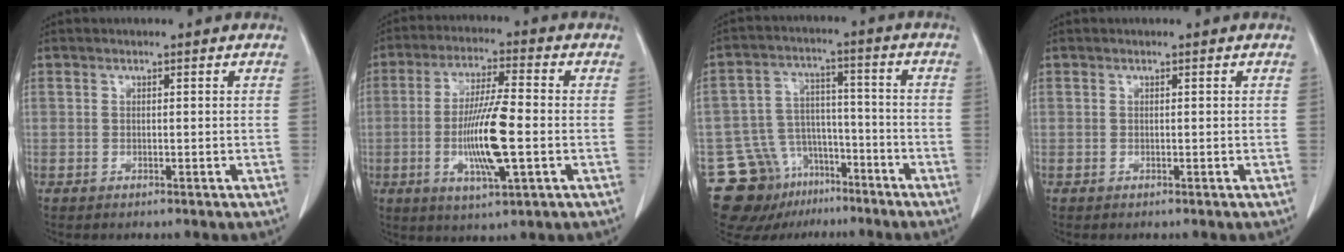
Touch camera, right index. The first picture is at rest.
{"total": 11.6, "force": [-2.1, 1.2, 11.3], "torque": [-0.216, -0.011, -0.041]}
{"total": 13.5, "force": [-9.7, 8.7, 3.7], "torque": [-0.072, 0.049, -0.154]}
{"total": 0.0}